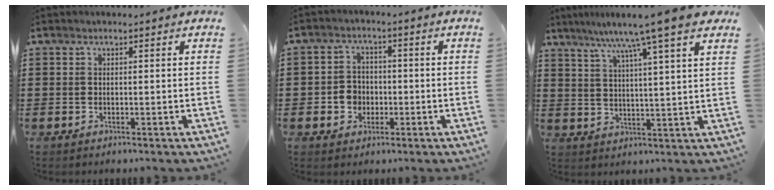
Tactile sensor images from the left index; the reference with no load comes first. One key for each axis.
{"total": 3.6, "fx": -1.0, "fy": 3.2, "fz": 1.3, "tx": -0.034, "ty": 0.005, "tz": -0.023}
{"total": 9.2, "fx": 7.2, "fy": -1.0, "fz": 5.8, "tx": -0.120, "ty": -0.034, "tz": 0.111}